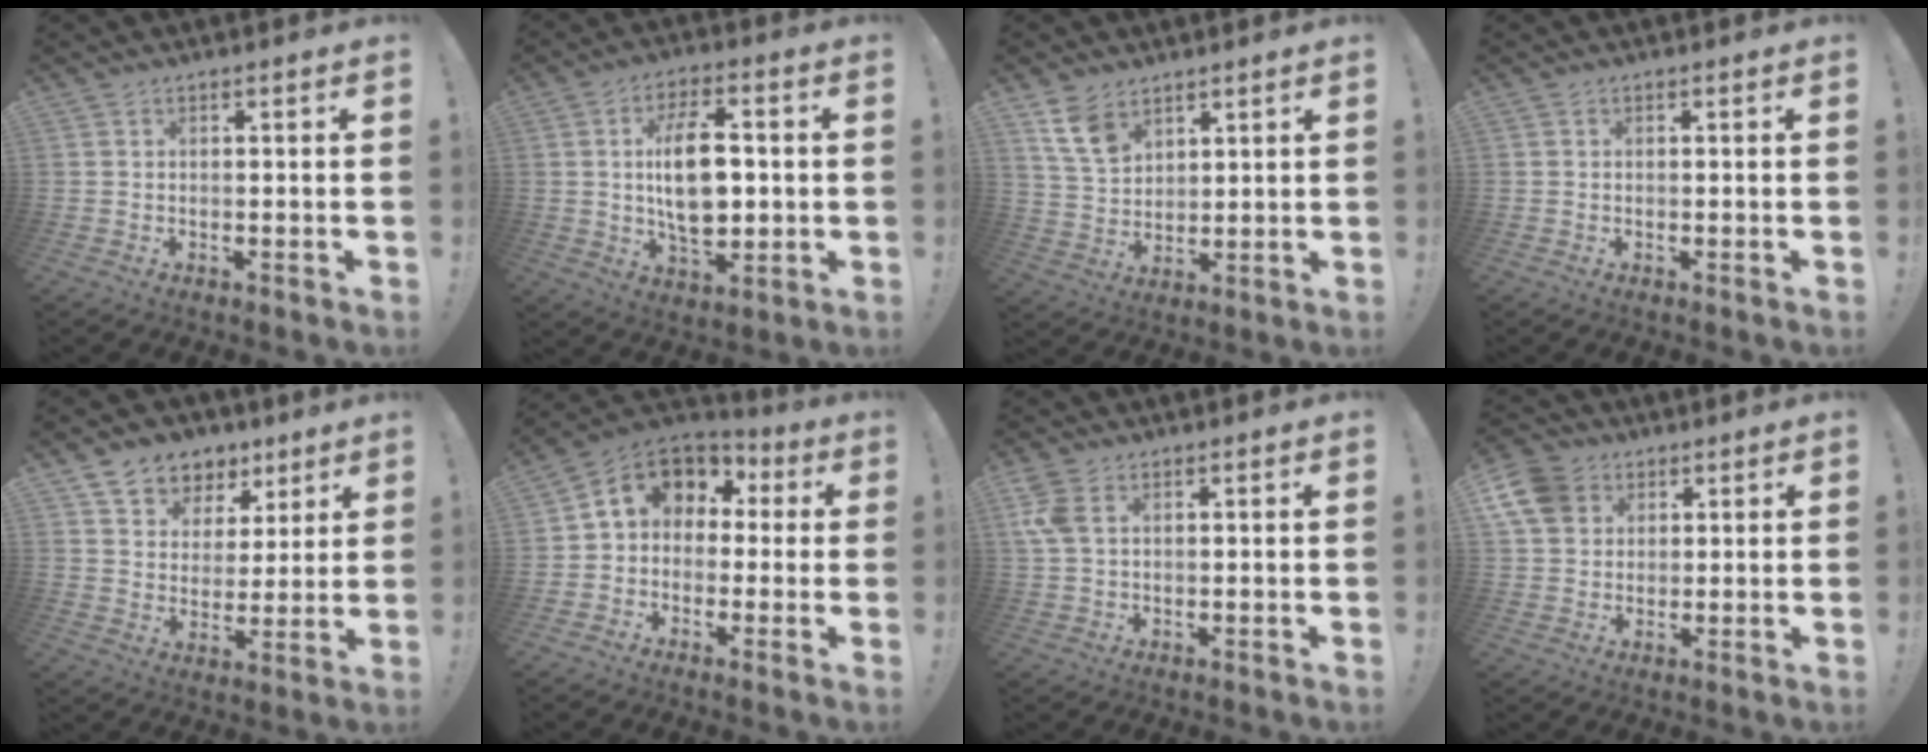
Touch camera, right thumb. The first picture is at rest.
{"total": 15.5, "force": [0.4, 8.5, 12.9], "torque": [-0.223, 0.001, 0.003]}
{"total": 9.5, "force": [6.2, 5.8, 4.3], "torque": [-0.074, -0.030, 0.122]}
{"total": 0.0}
{"total": 8.1, "force": [5.2, 6.1, 1.0], "torque": [-0.012, -0.045, 0.104]}
{"total": 8.4, "force": [1.6, 7.2, 4.0], "torque": [-0.057, -0.002, 0.035]}
{"total": 5.4, "force": [1.8, 3.5, 3.7], "torque": [-0.082, 0.001, 0.035]}
{"total": 9.8, "force": [3.9, 8.1, 4.1], "torque": [-0.080, -0.018, 0.079]}